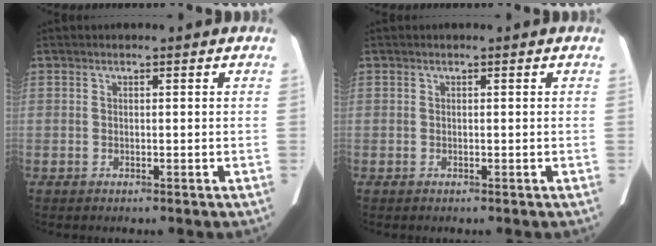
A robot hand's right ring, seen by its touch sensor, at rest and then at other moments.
{"total": 0.0}